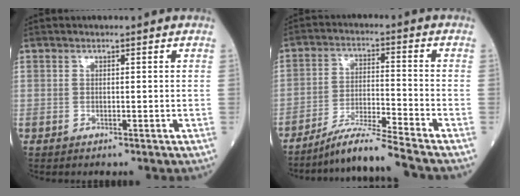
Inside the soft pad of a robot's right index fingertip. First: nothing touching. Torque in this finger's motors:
{"motor_torque": [-0.19, -0.44, 0.03, 0.01]}